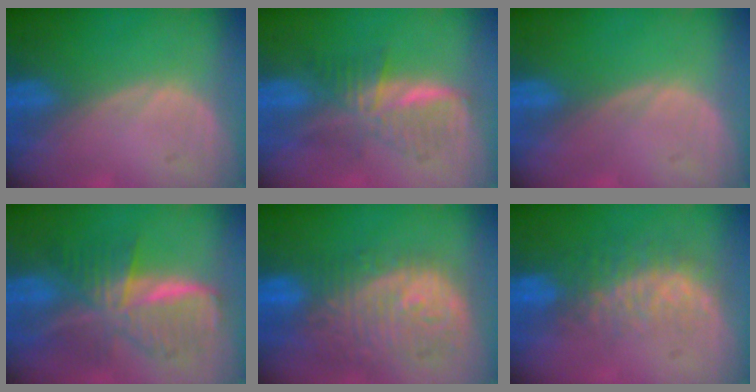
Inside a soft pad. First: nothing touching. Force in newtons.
{"total": 6.0, "press": 6.0, "slide": 0.1}
{"total": 0.0}
{"total": 9.3, "press": 9.3, "slide": 0.7}
{"total": 12.1, "press": 10.8, "slide": 5.5}
{"total": 8.3, "press": 7.0, "slide": 4.4}